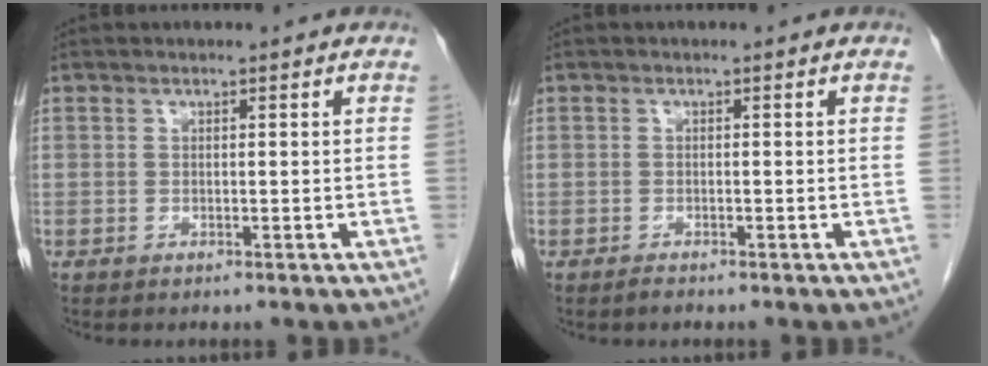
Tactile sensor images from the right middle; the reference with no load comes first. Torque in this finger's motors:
{"motor_torque": [-0.06, 0.00, -0.01, 0.01]}